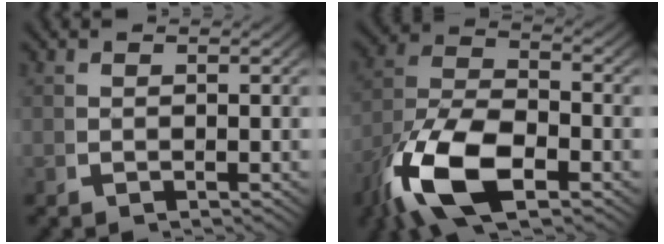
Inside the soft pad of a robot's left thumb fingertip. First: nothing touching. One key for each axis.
{"total": 11.7, "fx": -3.0, "fy": 6.7, "fz": 9.1, "tx": -0.210, "ty": -0.042, "tz": -0.036}